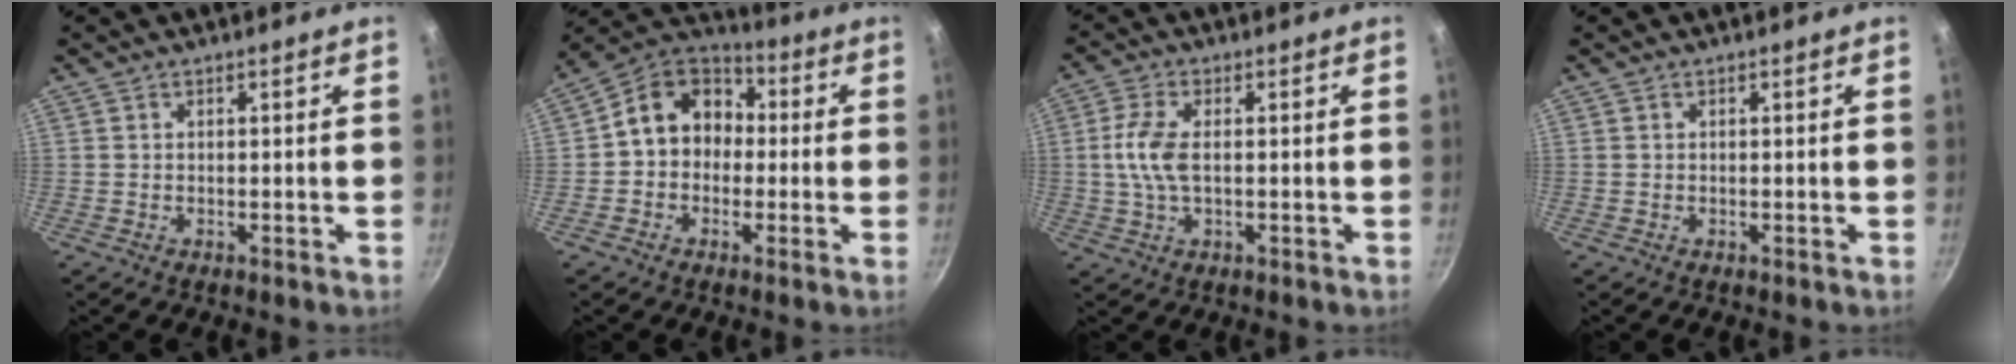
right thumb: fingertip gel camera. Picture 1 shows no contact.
{"total": 12.0, "force": [0.3, 9.9, 6.8], "torque": [-0.072, 0.039, -0.019]}
{"total": 6.6, "force": [0.2, 3.2, 5.8], "torque": [-0.130, 0.007, 0.001]}
{"total": 0.0}